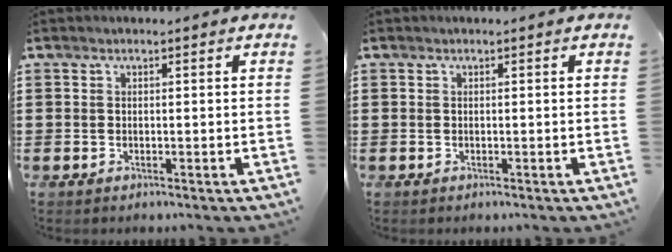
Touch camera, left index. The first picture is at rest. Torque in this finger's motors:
{"motor_torque": [0.00, 0.00, 0.00, 0.00]}